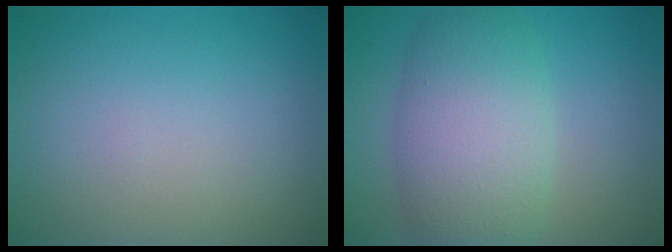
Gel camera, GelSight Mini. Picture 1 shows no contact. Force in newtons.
{"total": 7.5, "press": 7.5, "slide": 0.3}